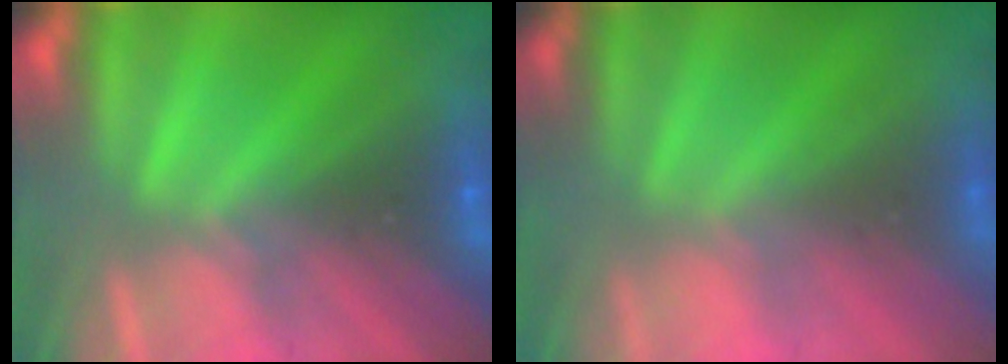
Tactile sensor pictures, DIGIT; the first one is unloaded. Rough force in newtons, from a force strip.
{"total": 2.5}